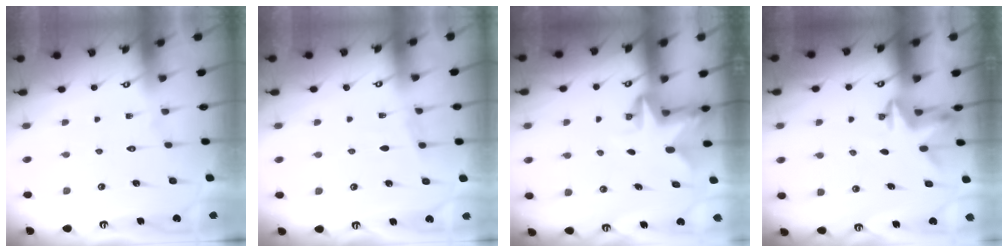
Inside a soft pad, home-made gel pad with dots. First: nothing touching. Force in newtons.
{"total": 2.7, "press": 2.6, "slide": 0.4}
{"total": 2.8, "press": 2.8, "slide": 0.5}
{"total": 3.3, "press": 3.3, "slide": 0.2}